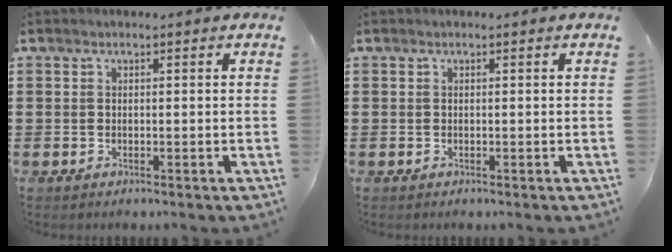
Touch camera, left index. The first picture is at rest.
{"total": 0.0}